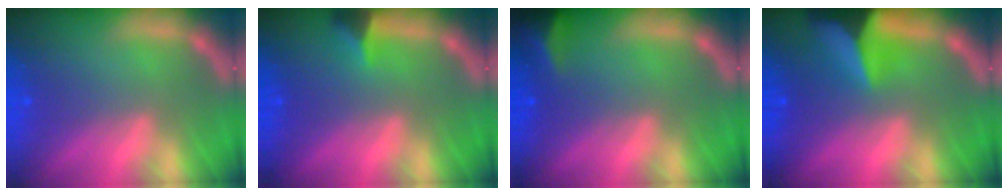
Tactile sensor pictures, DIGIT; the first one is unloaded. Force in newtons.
{"total": 1.9}
{"total": 3.5}
{"total": 7.9}